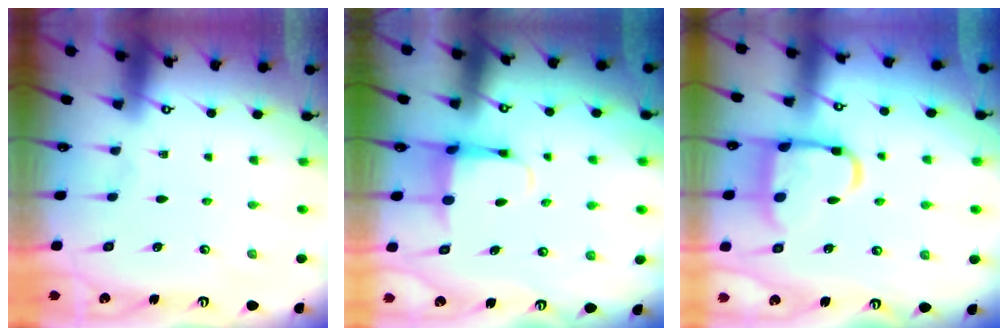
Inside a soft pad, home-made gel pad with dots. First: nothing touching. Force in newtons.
{"total": 5.3, "press": 5.2, "slide": 1.1}
{"total": 12.8, "press": 12.8, "slide": 1.4}